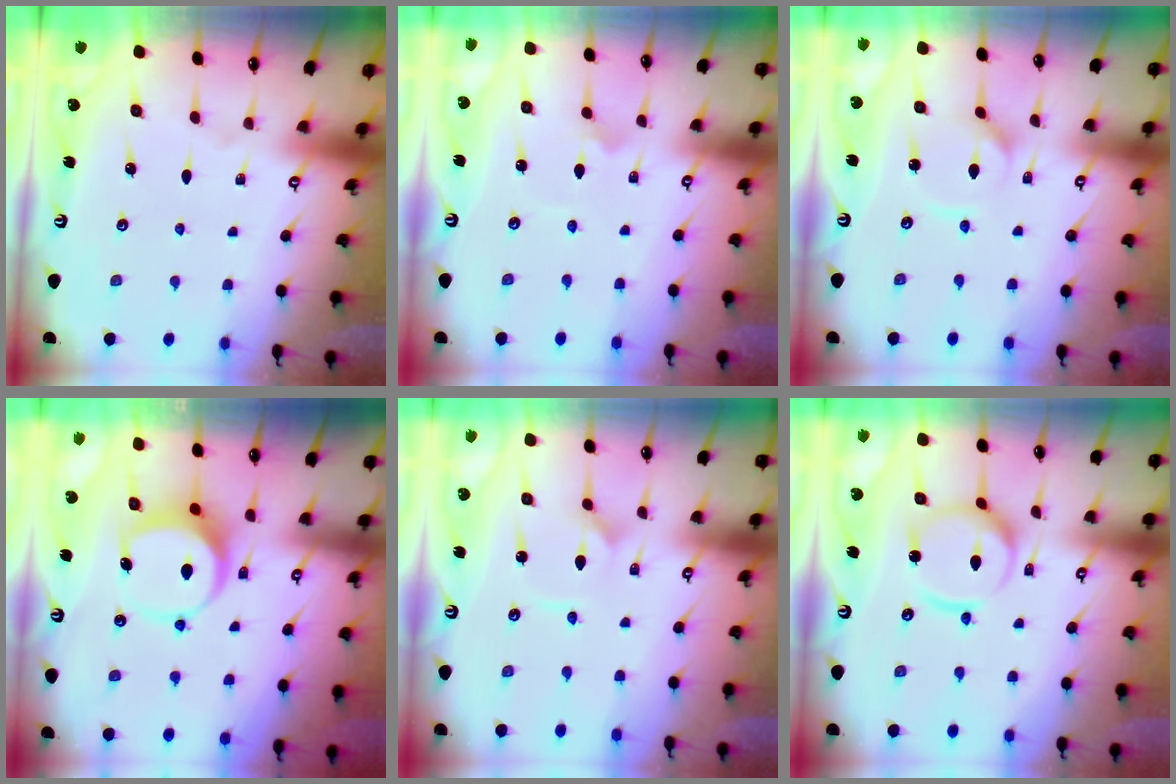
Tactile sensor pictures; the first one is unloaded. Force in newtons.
{"total": 2.9, "press": 2.9, "slide": 0.2}
{"total": 4.4, "press": 4.4, "slide": 0.5}
{"total": 7.0, "press": 7.0, "slide": 0.9}
{"total": 1.2, "press": 1.2, "slide": 0.0}
{"total": 11.4, "press": 11.4, "slide": 1.1}